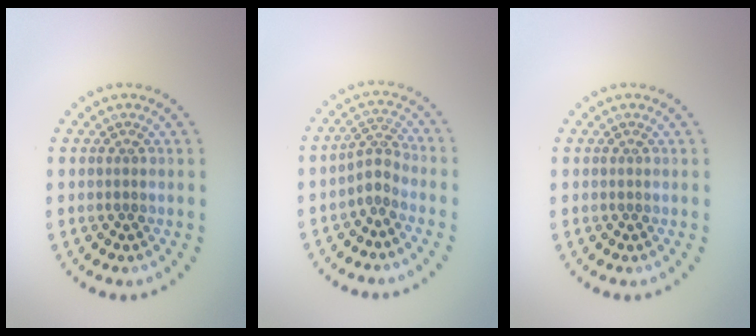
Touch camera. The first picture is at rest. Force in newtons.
{"total": 2.1, "press": 1.5, "slide": 1.5}
{"total": 0.0}